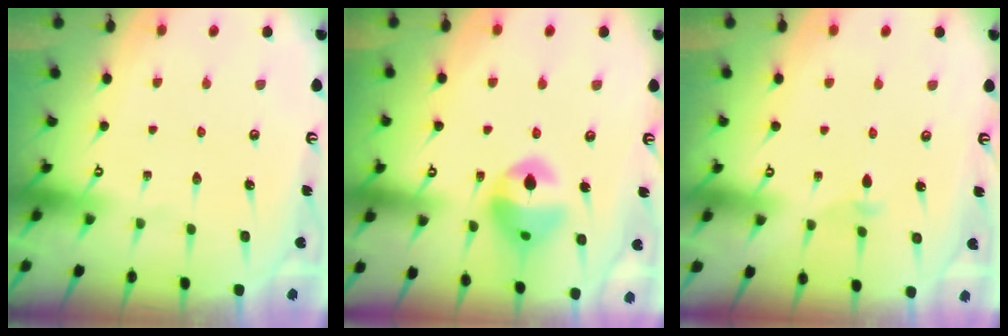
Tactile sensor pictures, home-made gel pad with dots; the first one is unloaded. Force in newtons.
{"total": 14.0, "press": 13.9, "slide": 1.5}
{"total": 2.9, "press": 2.8, "slide": 0.6}